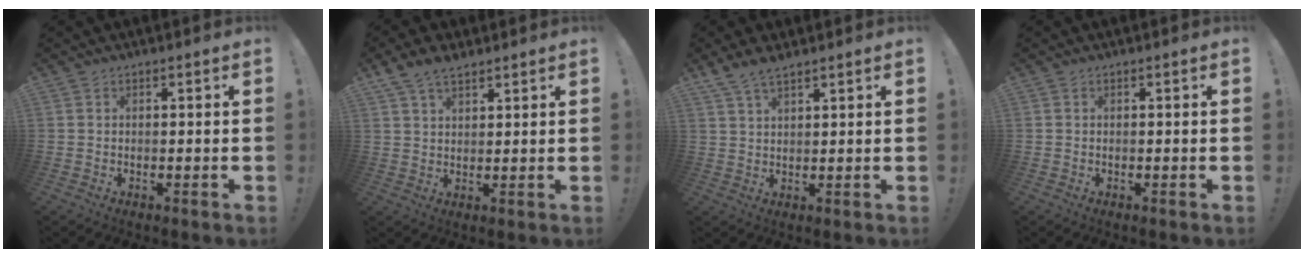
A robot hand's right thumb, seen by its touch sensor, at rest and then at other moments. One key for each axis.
{"total": 5.8, "fx": 4.4, "fy": 2.7, "fz": 2.7, "tx": -0.048, "ty": -0.018, "tz": 0.083}
{"total": 4.8, "fx": 4.0, "fy": 1.2, "fz": 2.3, "tx": -0.044, "ty": -0.019, "tz": 0.076}
{"total": 0.0}